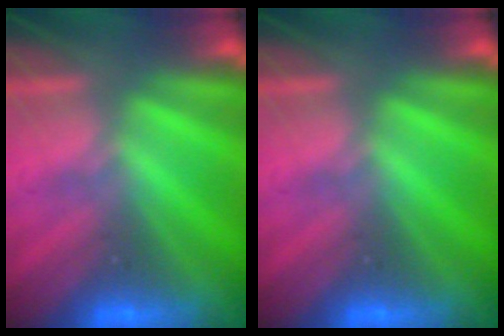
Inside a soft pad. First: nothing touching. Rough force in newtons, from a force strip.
{"total": 0.0}